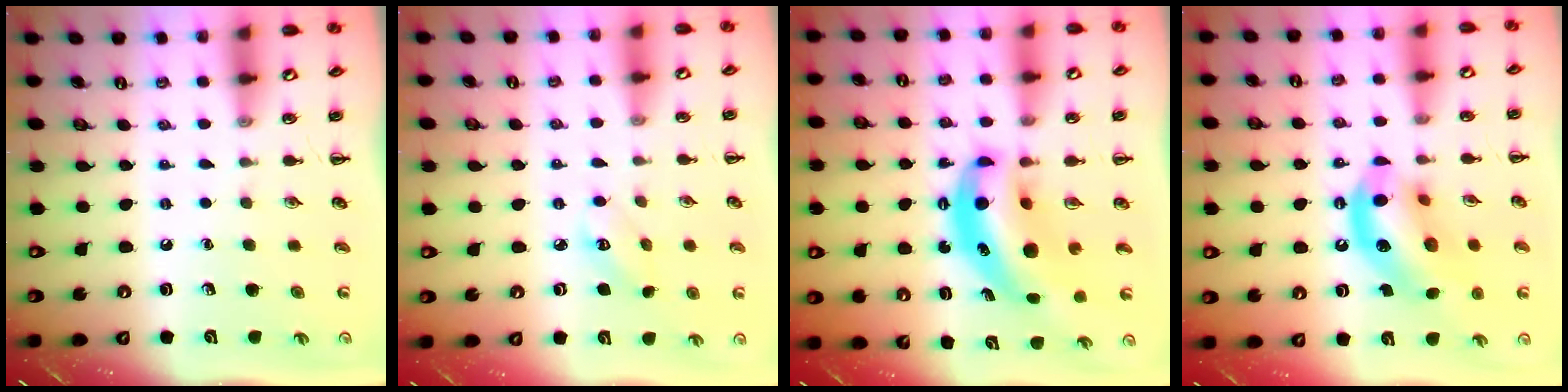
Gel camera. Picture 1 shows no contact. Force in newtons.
{"total": 3.1, "press": 3.1, "slide": 0.5}
{"total": 10.7, "press": 10.4, "slide": 2.3}
{"total": 15.6, "press": 15.4, "slide": 2.9}